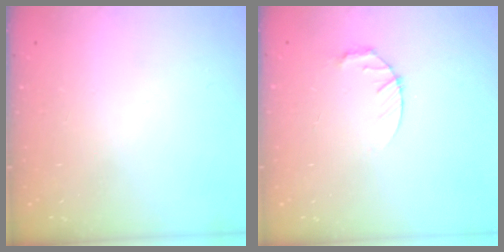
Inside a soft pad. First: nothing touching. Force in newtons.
{"total": 3.6, "press": 3.6, "slide": 0.5}